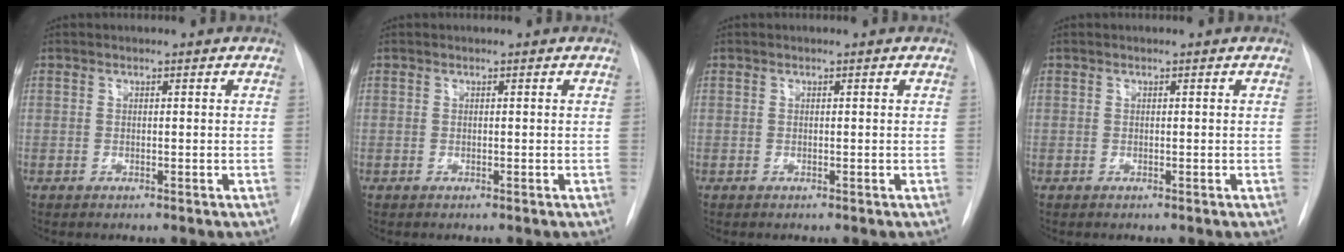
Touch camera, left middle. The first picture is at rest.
{"total": 0.0}
{"total": 0.0}
{"total": 0.0}